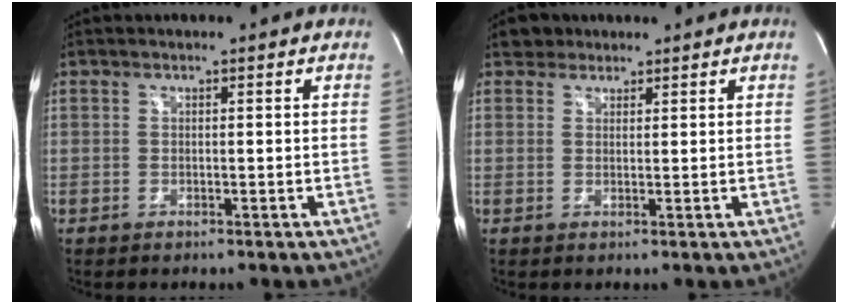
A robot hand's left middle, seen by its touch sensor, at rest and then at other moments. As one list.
[{"total": 2.4, "force": [1.8, 1.6, 0.0], "torque": [0.001, 0.013, 0.026]}]